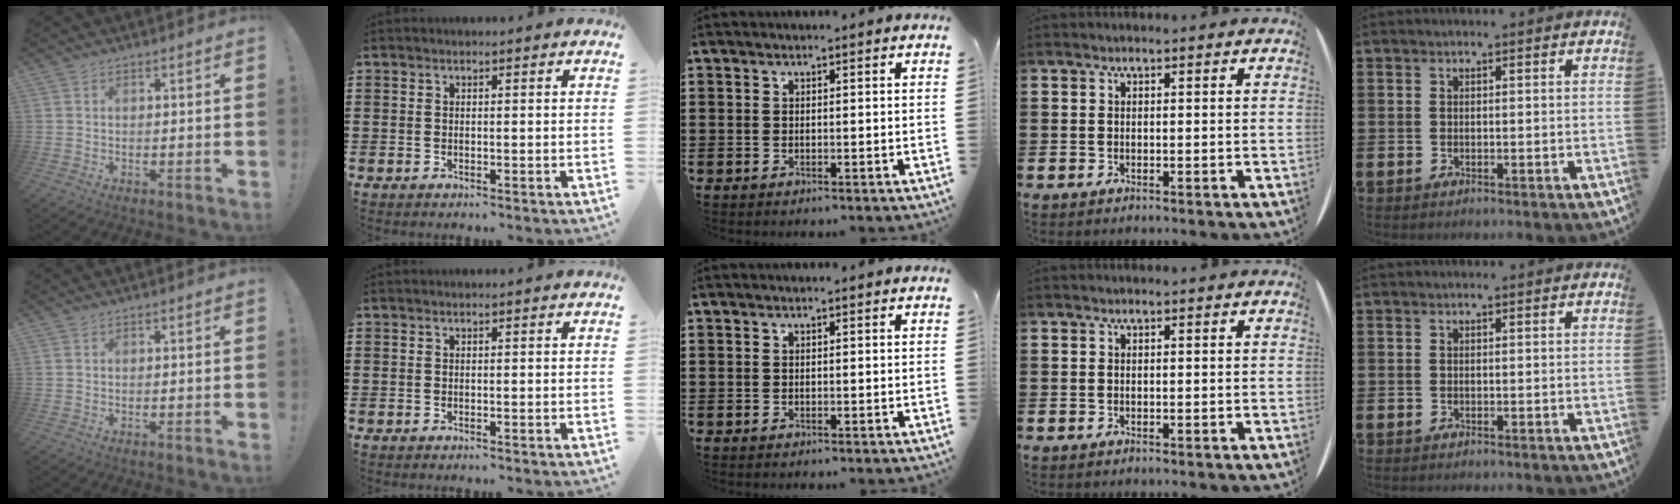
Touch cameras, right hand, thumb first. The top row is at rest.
{}